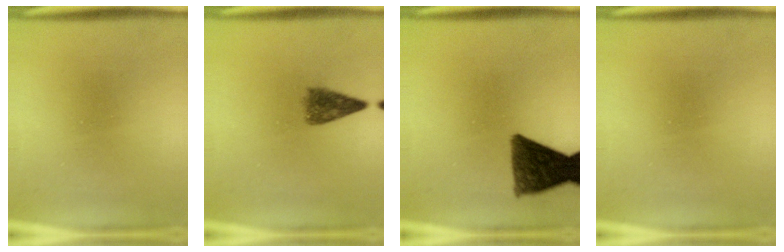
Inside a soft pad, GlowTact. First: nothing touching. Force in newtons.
{"total": 4.1}
{"total": 10.0}
{"total": 0.0}